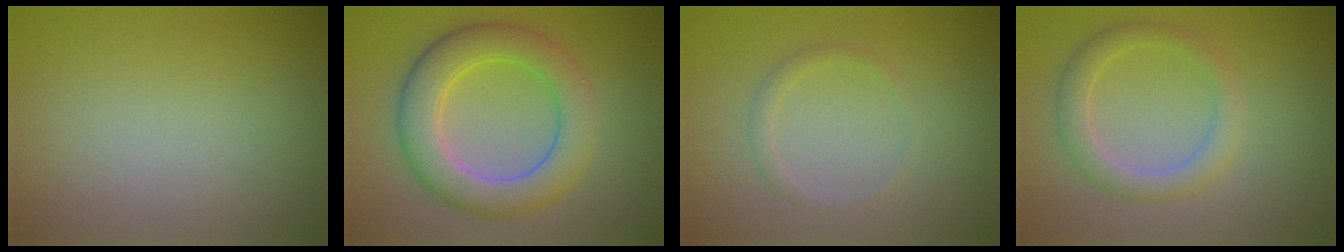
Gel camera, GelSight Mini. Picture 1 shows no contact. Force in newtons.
{"total": 6.1, "press": 6.1, "slide": 0.1}
{"total": 1.0, "press": 1.0, "slide": 0.1}
{"total": 2.8, "press": 2.8, "slide": 0.1}